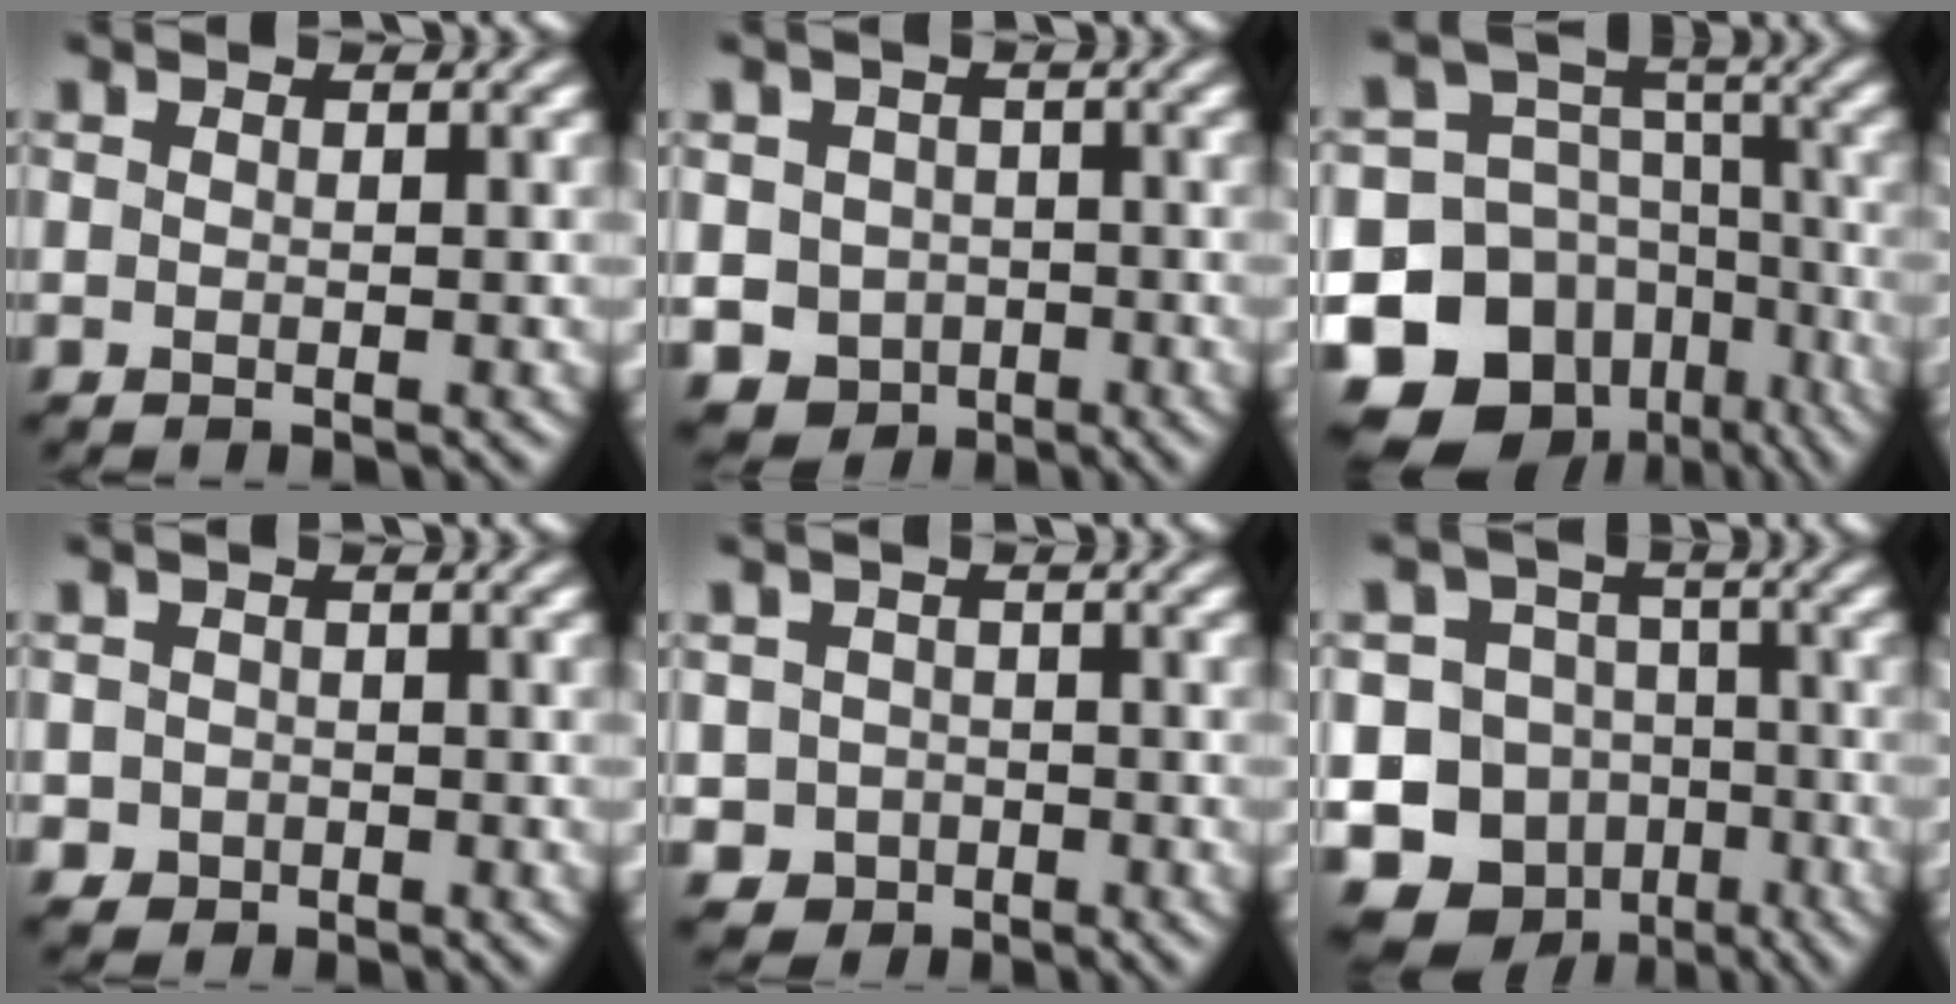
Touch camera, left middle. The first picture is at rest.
{"total": 6.0, "force": [-3.0, 5.1, 1.3], "torque": [-0.005, -0.016, -0.055]}
{"total": 17.6, "force": [-10.5, 12.9, 5.6], "torque": [-0.131, -0.047, -0.149]}
{"total": 1.5, "force": [-0.8, 1.3, 0.0], "torque": [0.010, -0.002, -0.010]}
{"total": 3.1, "force": [-1.5, 2.6, 0.4], "torque": [0.009, 0.001, -0.026]}
{"total": 14.3, "force": [-8.3, 10.9, 4.1], "torque": [-0.079, -0.030, -0.122]}